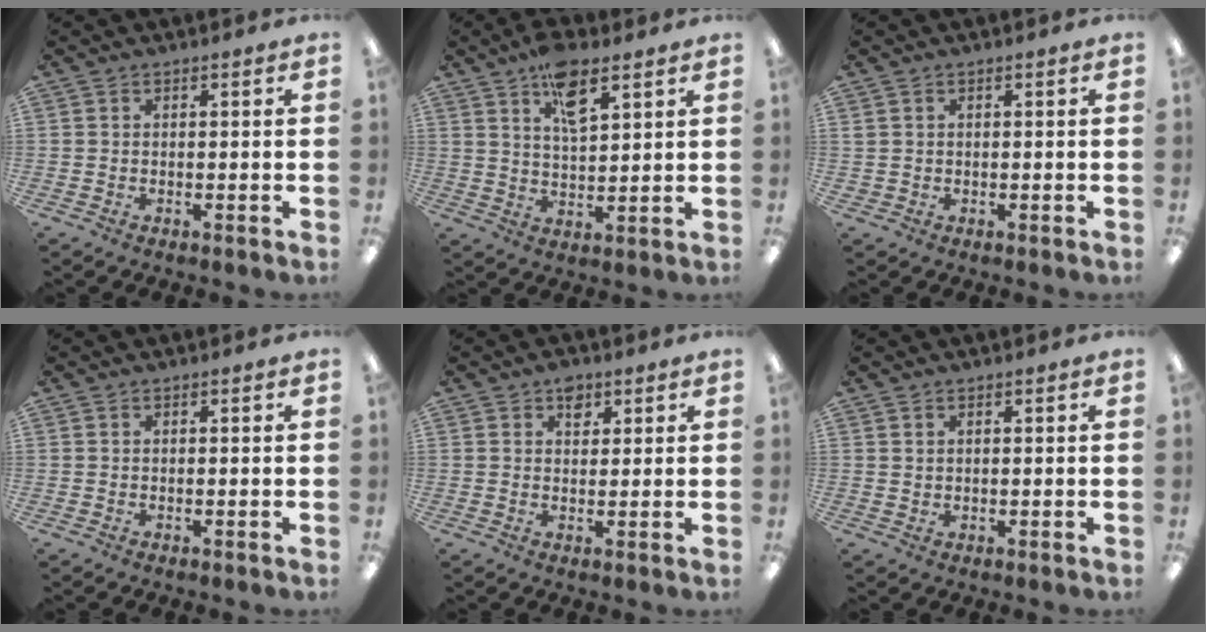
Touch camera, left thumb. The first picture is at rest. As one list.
[{"total": 9.5, "force": [6.0, 3.9, 6.3], "torque": [-0.104, -0.021, 0.102]}, {"total": 1.3, "force": [0.6, 1.2, 0.3], "torque": [-0.008, 0.004, 0.010]}, {"total": 0.0}, {"total": 4.0, "force": [2.4, 2.6, 1.8], "torque": [-0.007, -0.009, 0.037]}, {"total": 1.4, "force": [1.1, 0.8, 0.2], "torque": [-0.004, 0.000, 0.021]}]